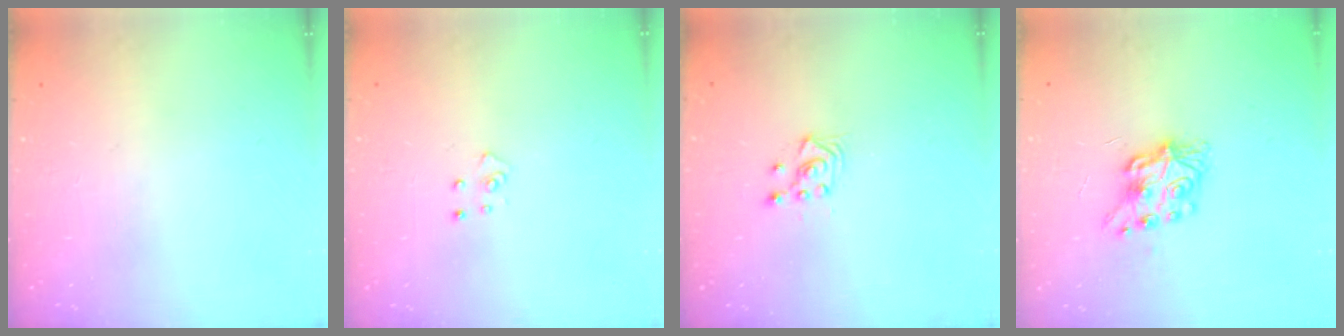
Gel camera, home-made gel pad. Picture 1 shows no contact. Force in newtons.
{"total": 3.4, "press": 3.4, "slide": 0.3}
{"total": 3.4, "press": 3.3, "slide": 0.9}
{"total": 8.4, "press": 8.3, "slide": 0.3}